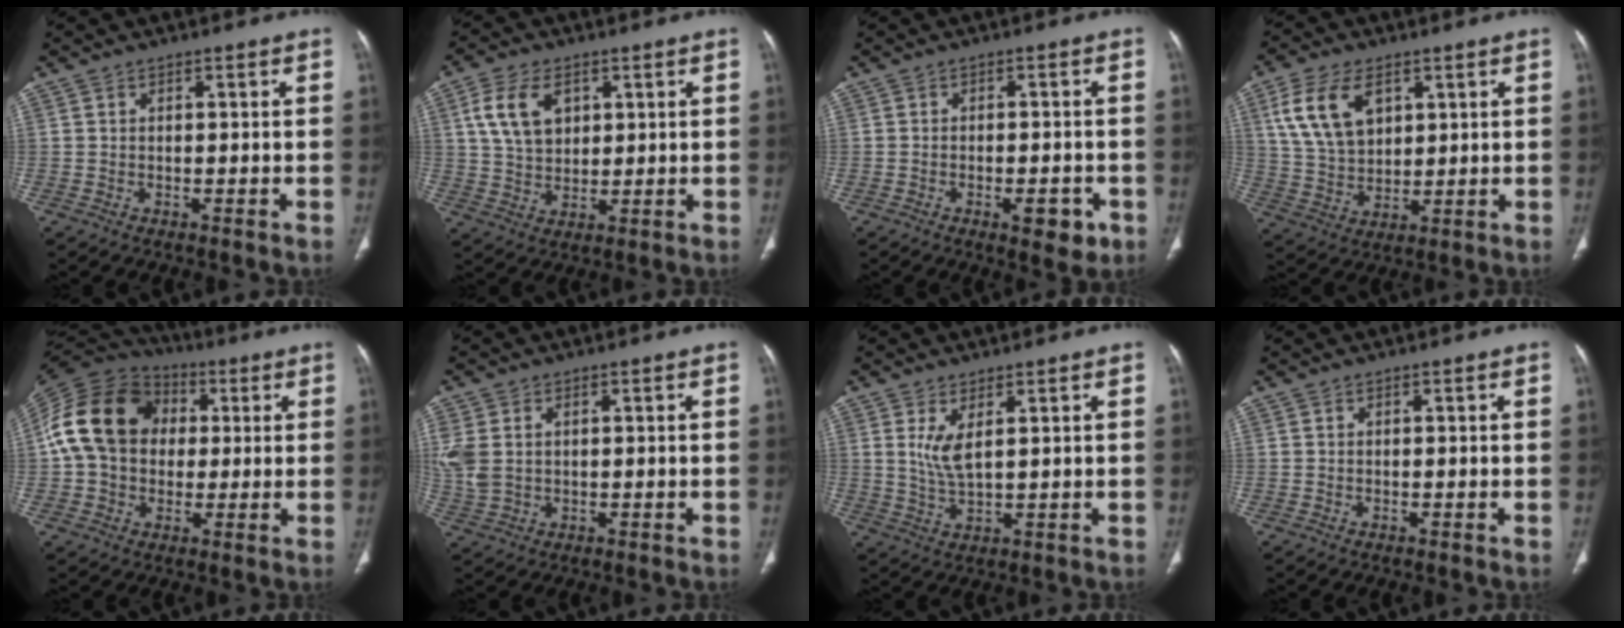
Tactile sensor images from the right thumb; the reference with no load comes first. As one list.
[{"total": 9.6, "force": [3.4, 6.3, 6.4], "torque": [-0.111, -0.008, 0.070]}, {"total": 5.9, "force": [-2.6, 2.9, 4.5], "torque": [-0.038, 0.009, -0.028]}, {"total": 12.3, "force": [5.0, 7.6, 8.3], "torque": [-0.149, -0.010, 0.105]}, {"total": 17.9, "force": [2.1, 14.1, 10.8], "torque": [-0.196, 0.028, 0.029]}, {"total": 6.5, "force": [1.2, 4.5, 4.5], "torque": [-0.120, 0.008, 0.033]}, {"total": 4.7, "force": [1.8, 1.5, 4.1], "torque": [-0.085, -0.018, 0.046]}, {"total": 0.0}]